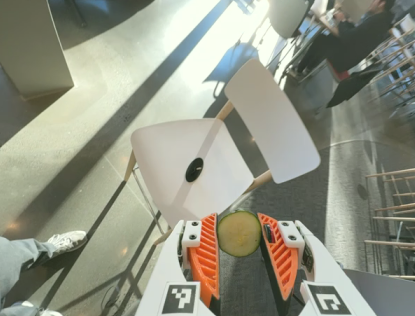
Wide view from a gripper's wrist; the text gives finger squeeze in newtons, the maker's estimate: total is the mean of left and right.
{"total": 9.0, "left": 9.6, "right": 8.3}